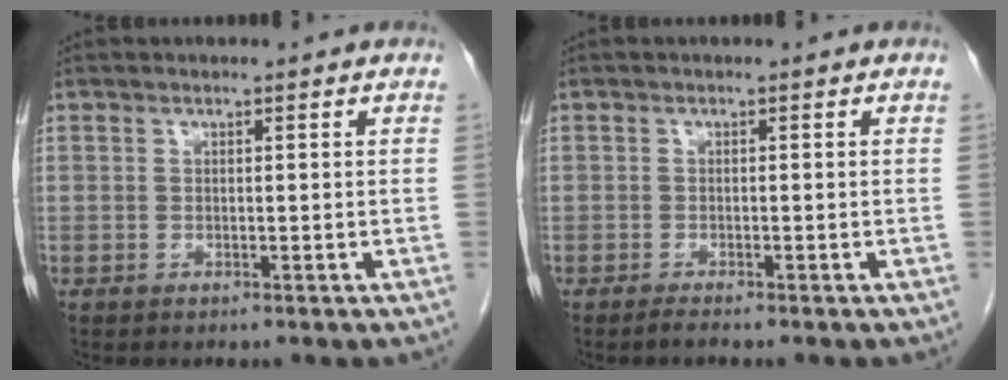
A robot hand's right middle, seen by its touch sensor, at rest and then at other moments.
{"total": 1.0, "force": [-0.8, -0.1, 0.5], "torque": [-0.014, -0.002, -0.015]}